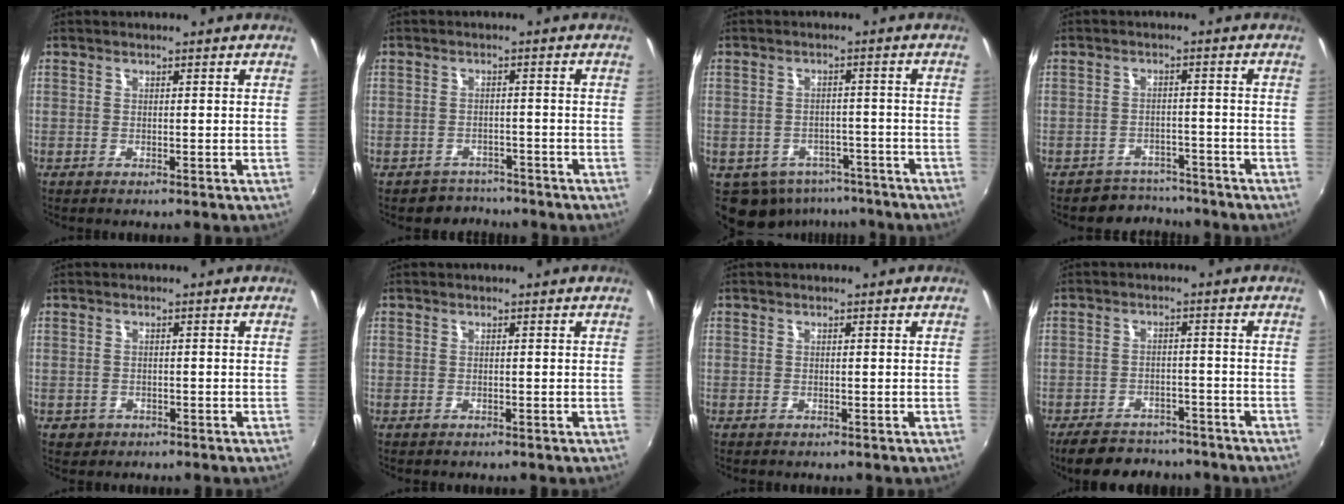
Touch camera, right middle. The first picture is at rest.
{"total": 4.0, "force": [-3.4, 2.1, -0.5], "torque": [-0.001, 0.010, -0.055]}
{"total": 10.3, "force": [-6.4, 7.2, 3.6], "torque": [-0.090, 0.002, -0.072]}
{"total": 5.7, "force": [-5.0, 2.6, -0.3], "torque": [-0.004, 0.012, -0.076]}
{"total": 2.6, "force": [-1.4, 2.1, 0.7], "torque": [-0.020, -0.002, -0.021]}
{"total": 0.0}
{"total": 0.0}
{"total": 11.8, "force": [-9.7, 5.1, 4.3], "torque": [-0.100, 0.000, -0.134]}